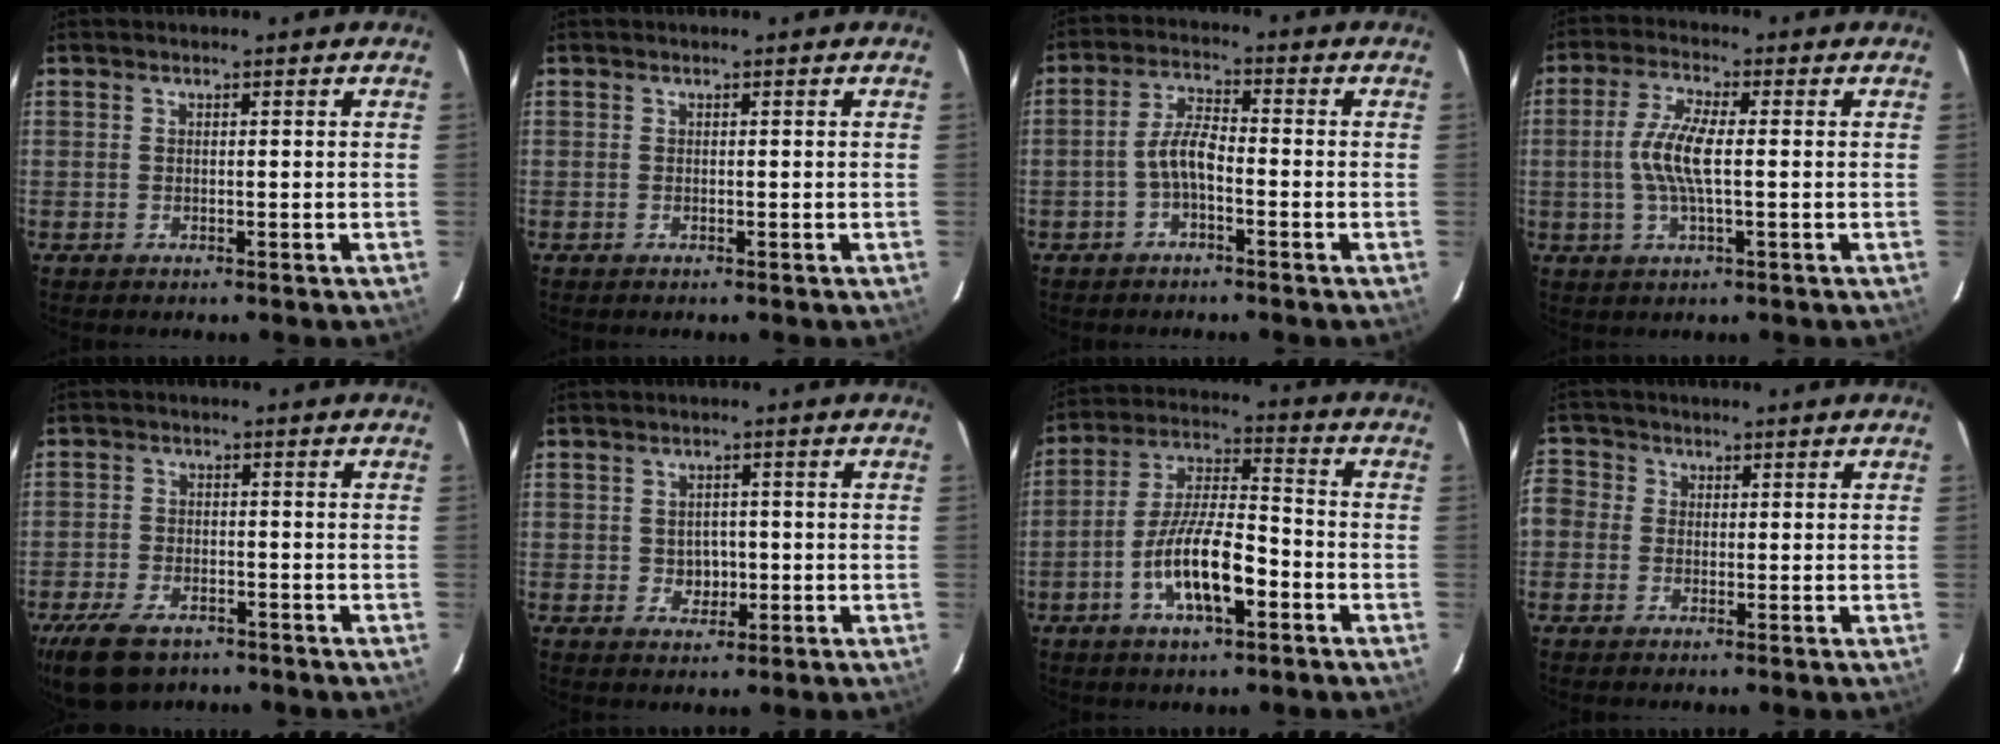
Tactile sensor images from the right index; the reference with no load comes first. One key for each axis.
{"total": 0.0}
{"total": 4.6, "fx": -2.0, "fy": 1.4, "fz": 3.9, "tx": -0.082, "ty": 0.014, "tz": -0.040}
{"total": 7.8, "fx": -0.2, "fy": 1.8, "fz": 7.6, "tx": -0.155, "ty": 0.004, "tz": -0.006}
{"total": 10.4, "fx": -7.3, "fy": 5.3, "fz": 5.3, "tx": -0.138, "ty": -0.019, "tz": -0.129}
{"total": 3.4, "fx": -0.4, "fy": 3.1, "fz": 1.5, "tx": -0.026, "ty": 0.008, "tz": 0.001}
{"total": 12.8, "fx": -5.3, "fy": 3.8, "fz": 11.0, "tx": -0.216, "ty": 0.003, "tz": -0.096}
{"total": 5.3, "fx": -0.8, "fy": 5.0, "fz": 1.6, "tx": -0.039, "ty": 0.012, "tz": -0.030}